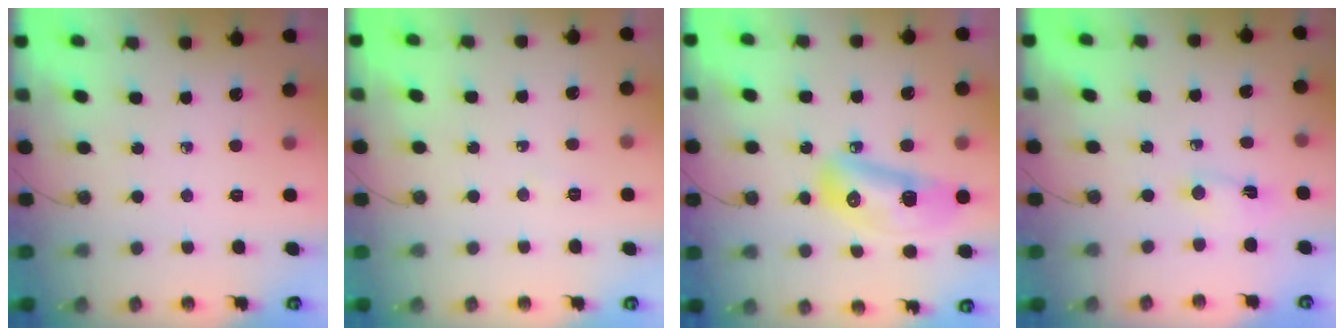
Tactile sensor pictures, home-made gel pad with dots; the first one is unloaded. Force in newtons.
{"total": 4.7, "press": 3.3, "slide": 3.3}
{"total": 13.7, "press": 13.6, "slide": 1.7}
{"total": 1.1, "press": 1.0, "slide": 0.4}